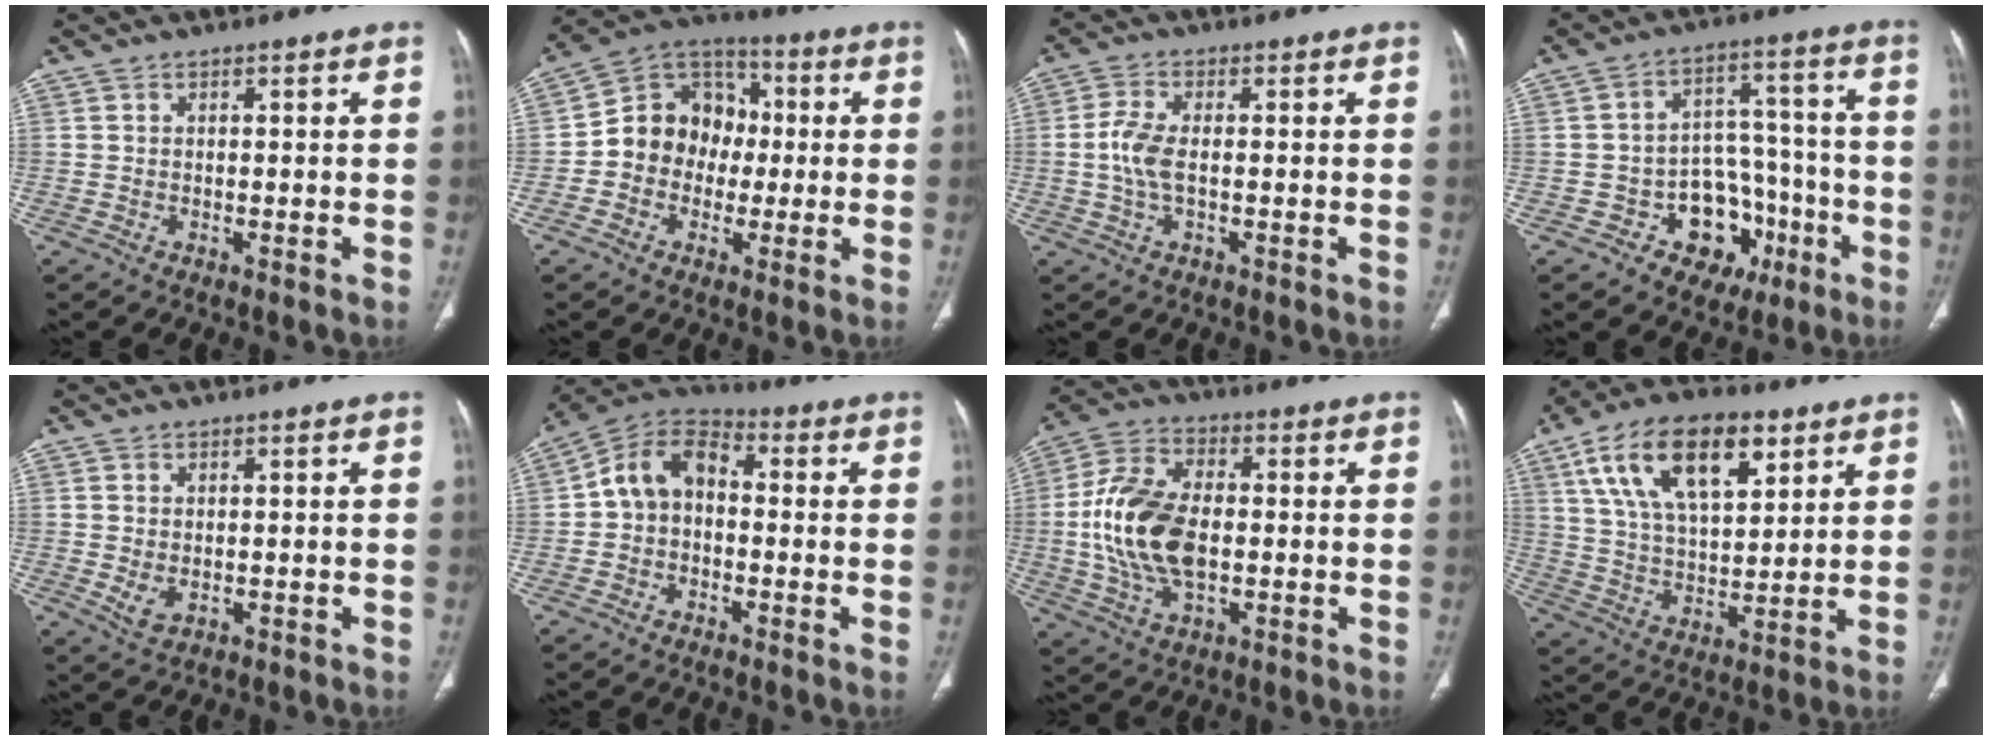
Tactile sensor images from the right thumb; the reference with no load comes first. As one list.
[{"total": 13.1, "force": [-0.8, 11.3, 6.5], "torque": [-0.064, 0.036, -0.026]}, {"total": 5.5, "force": [-0.4, 2.4, 4.9], "torque": [-0.124, 0.005, -0.012]}, {"total": 13.1, "force": [-5.5, 9.9, 6.7], "torque": [-0.040, 0.059, -0.071]}, {"total": 2.7, "force": [-0.2, 1.8, 2.0], "torque": [-0.040, -0.005, 0.006]}, {"total": 9.6, "force": [-0.2, 7.2, 6.3], "torque": [-0.095, 0.034, -0.023]}, {"total": 16.3, "force": [-0.9, 9.4, 13.4], "torque": [-0.270, 0.012, -0.016]}, {"total": 19.6, "force": [9.3, 9.7, 14.3], "torque": [-0.227, -0.019, 0.167]}]